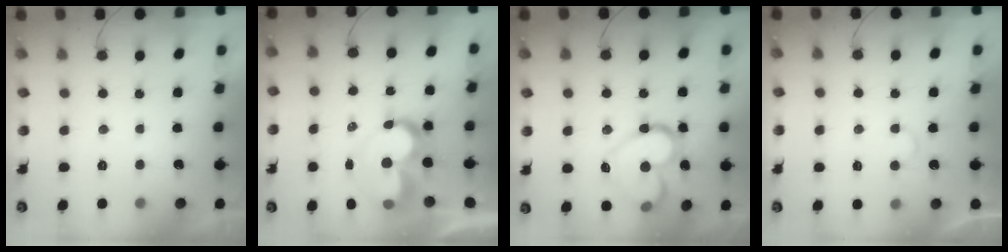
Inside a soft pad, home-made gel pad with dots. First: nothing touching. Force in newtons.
{"total": 10.0, "press": 10.0, "slide": 0.8}
{"total": 15.1, "press": 15.0, "slide": 0.8}
{"total": 3.9, "press": 3.9, "slide": 0.3}